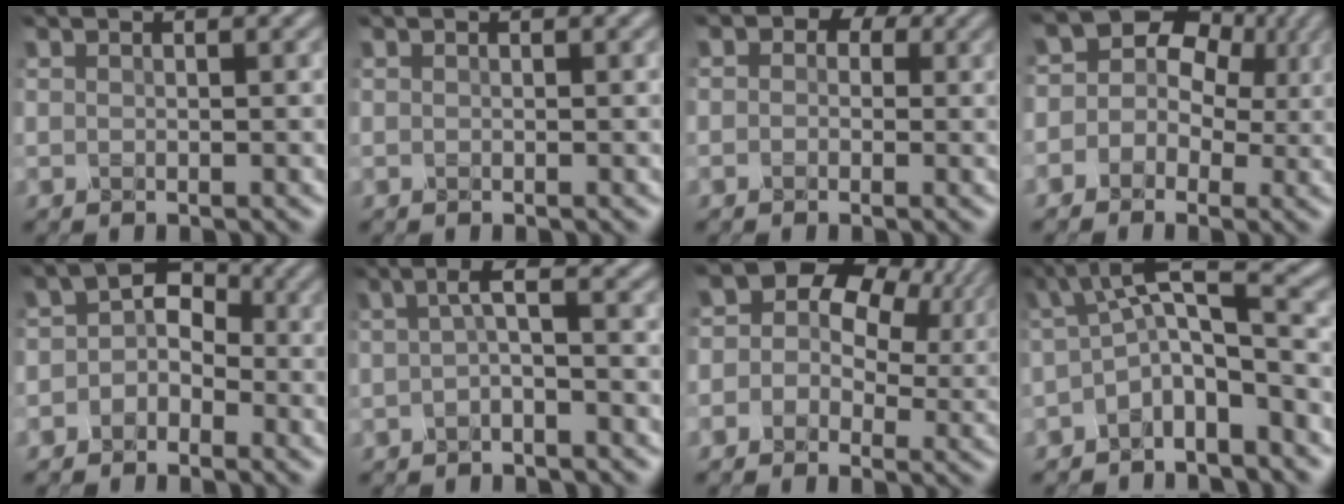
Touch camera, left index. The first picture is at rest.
{"total": 0.0}
{"total": 4.1, "force": [1.4, 3.4, 1.9], "torque": [-0.018, 0.009, -0.010]}
{"total": 9.5, "force": [2.4, 8.1, 4.3], "torque": [-0.041, 0.050, -0.021]}
{"total": 3.1, "force": [-1.3, 2.5, 1.3], "torque": [0.013, 0.012, -0.038]}
{"total": 2.0, "force": [-0.6, 0.2, 1.9], "torque": [-0.039, 0.005, -0.016]}
{"total": 11.8, "force": [4.0, 8.7, 7.0], "torque": [-0.095, 0.049, 0.016]}
{"total": 5.1, "force": [-1.7, 1.5, 4.6], "torque": [-0.074, 0.007, -0.041]}